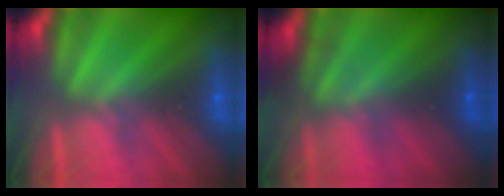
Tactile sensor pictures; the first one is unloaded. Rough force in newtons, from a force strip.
{"total": 4.6}